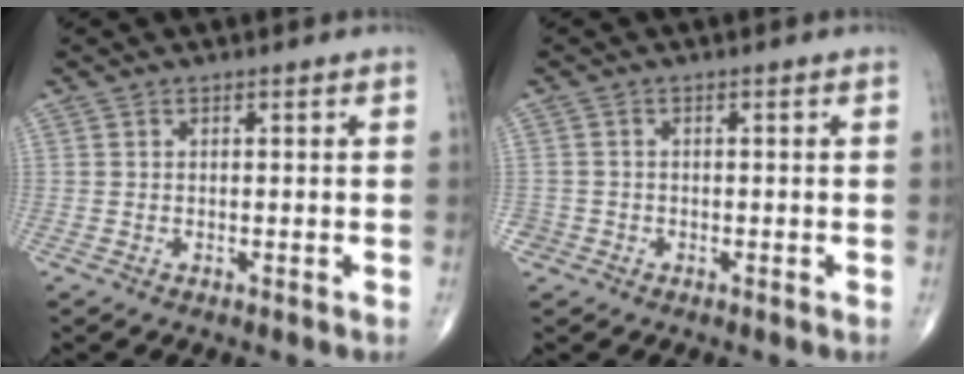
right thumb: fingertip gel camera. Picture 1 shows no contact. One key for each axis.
{"total": 1.7, "fx": -0.9, "fy": 1.4, "fz": -0.2, "tx": 0.012, "ty": 0.008, "tz": -0.022}